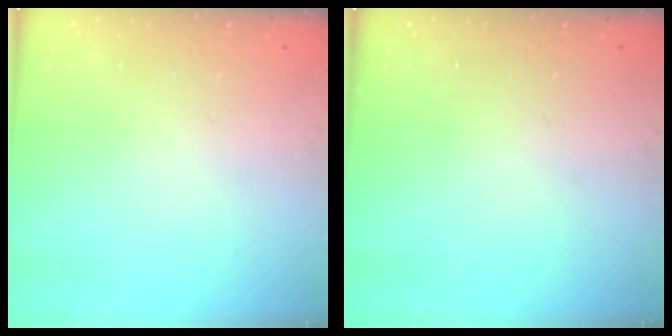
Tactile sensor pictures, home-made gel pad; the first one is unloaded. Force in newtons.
{"total": 0.0}